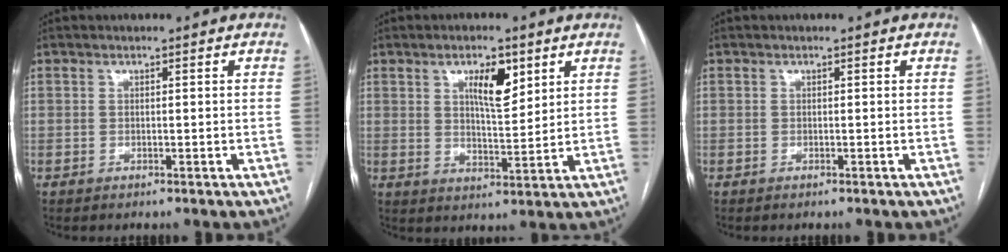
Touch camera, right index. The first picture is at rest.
{"total": 6.6, "force": [3.2, 2.0, 5.4], "torque": [-0.091, 0.000, 0.056]}
{"total": 0.0}